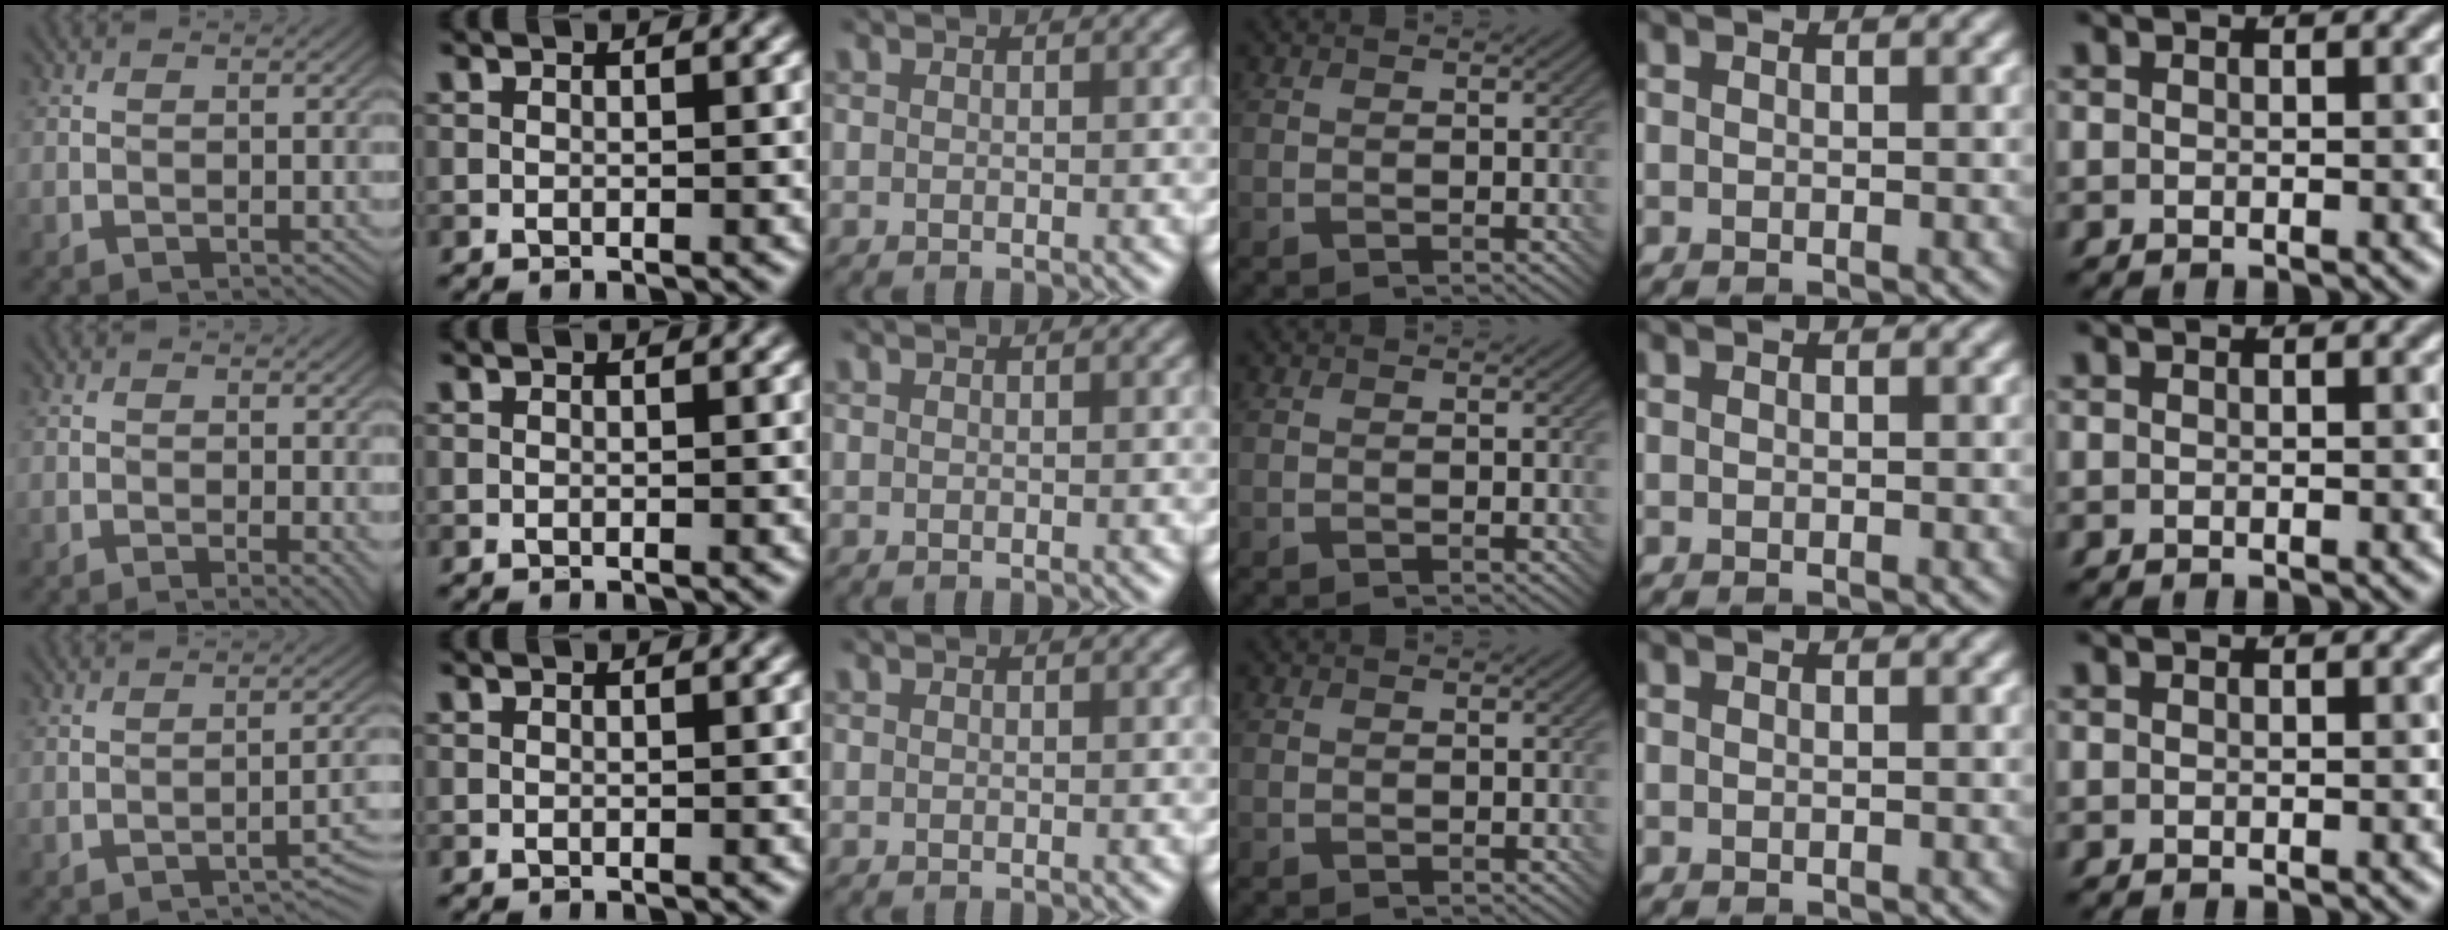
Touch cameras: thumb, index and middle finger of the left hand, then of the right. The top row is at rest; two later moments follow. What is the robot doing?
{"motion": "screw", "object": "bottle cap"}